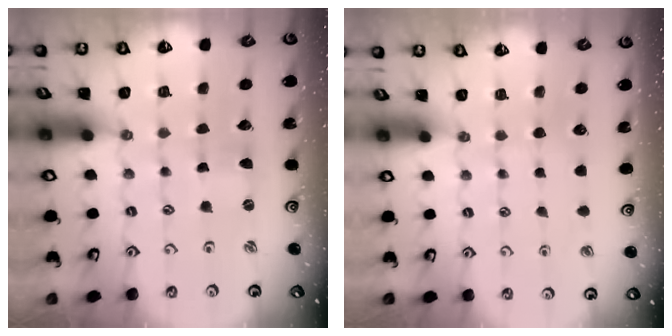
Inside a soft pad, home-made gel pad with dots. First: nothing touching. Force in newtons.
{"total": 0.0}